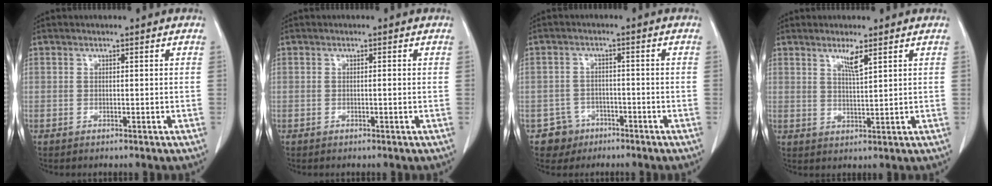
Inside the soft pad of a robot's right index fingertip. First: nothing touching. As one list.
[{"total": 0.6, "force": [-0.1, 0.0, 0.5], "torque": [-0.007, 0.001, -0.001]}, {"total": 4.0, "force": [-2.4, 3.2, -0.3], "torque": [0.009, 0.013, -0.035]}, {"total": 3.0, "force": [1.9, -0.1, 2.3], "torque": [-0.048, -0.007, 0.038]}]